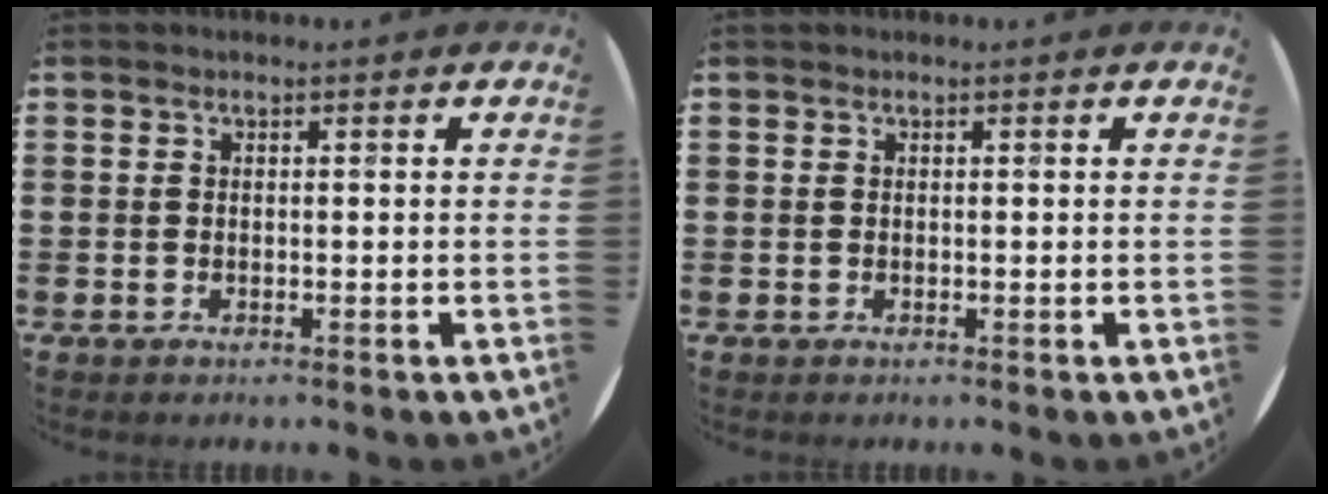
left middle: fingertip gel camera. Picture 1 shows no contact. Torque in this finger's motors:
{"motor_torque": [0.56, -0.62, 0.00, 0.04]}